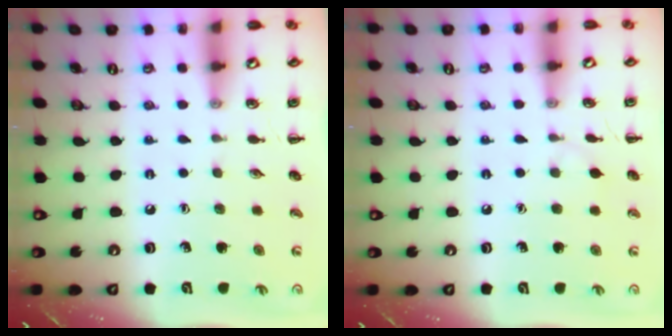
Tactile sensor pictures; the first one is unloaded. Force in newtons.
{"total": 4.1, "press": 3.8, "slide": 1.6}